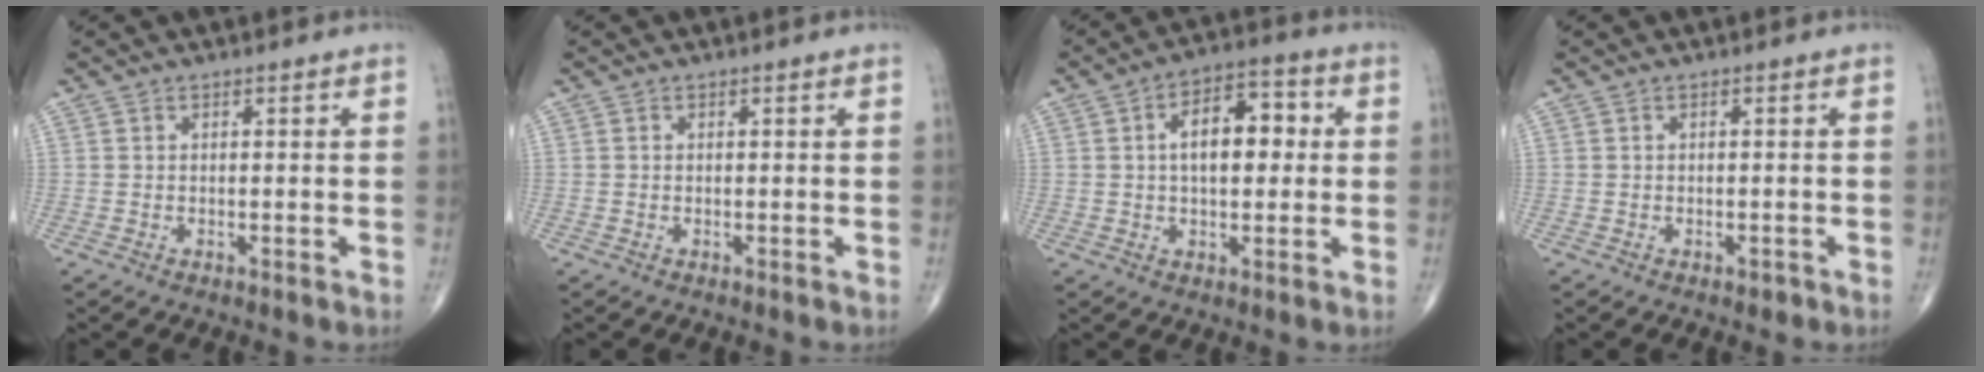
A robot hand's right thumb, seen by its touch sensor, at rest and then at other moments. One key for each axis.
{"total": 0.0}
{"total": 10.6, "fx": 1.3, "fy": 5.8, "fz": 8.8, "tx": -0.117, "ty": 0.023, "tz": 0.016}
{"total": 0.9, "fx": -0.5, "fy": 0.5, "fz": 0.6, "tx": -0.005, "ty": -0.001, "tz": -0.007}